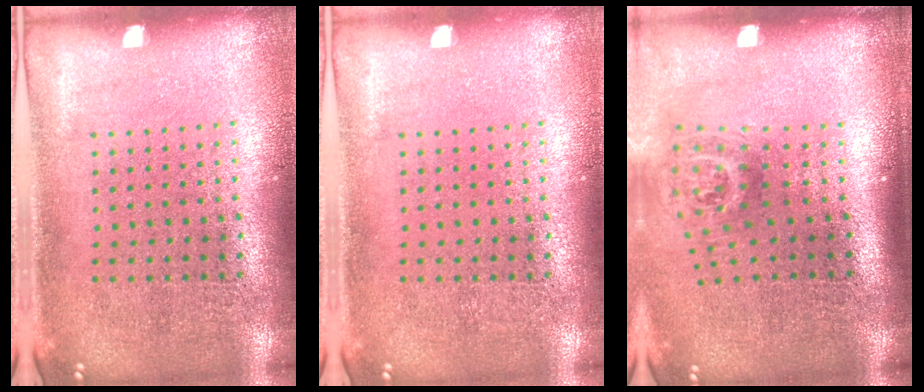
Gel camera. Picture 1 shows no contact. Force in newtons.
{"total": 0.0}
{"total": 1.8, "press": 1.2, "slide": 1.4}